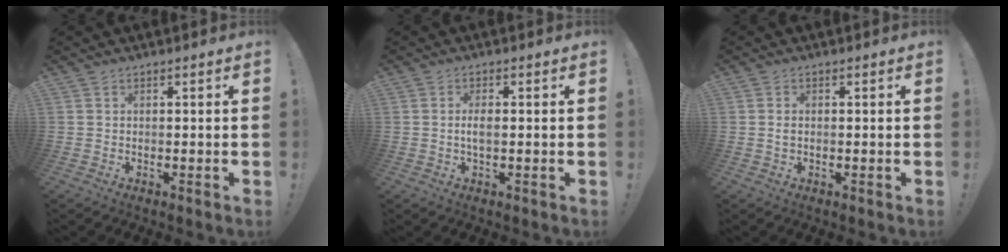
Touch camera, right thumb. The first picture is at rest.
{"total": 3.0, "force": [-0.2, 1.0, 2.8], "torque": [-0.055, 0.000, -0.008]}
{"total": 1.0, "force": [-0.2, 0.5, 0.9], "torque": [-0.025, 0.007, -0.003]}